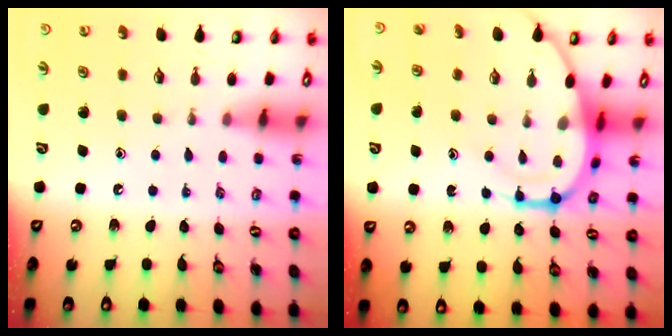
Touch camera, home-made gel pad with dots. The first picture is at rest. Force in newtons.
{"total": 14.5, "press": 14.4, "slide": 1.8}